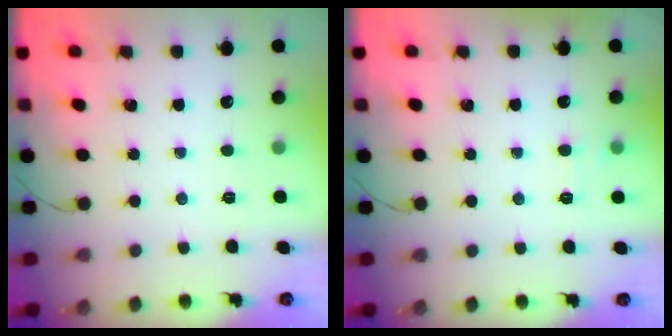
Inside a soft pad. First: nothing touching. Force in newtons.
{"total": 6.5, "press": 6.3, "slide": 1.5}